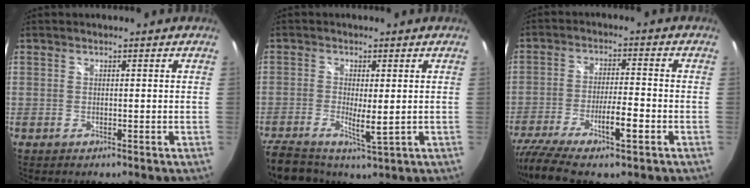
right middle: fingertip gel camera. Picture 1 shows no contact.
{"total": 7.1, "force": [-2.8, 2.9, 5.9], "torque": [-0.133, -0.015, -0.053]}
{"total": 11.1, "force": [-6.9, 1.5, 8.5], "torque": [-0.178, -0.022, -0.126]}